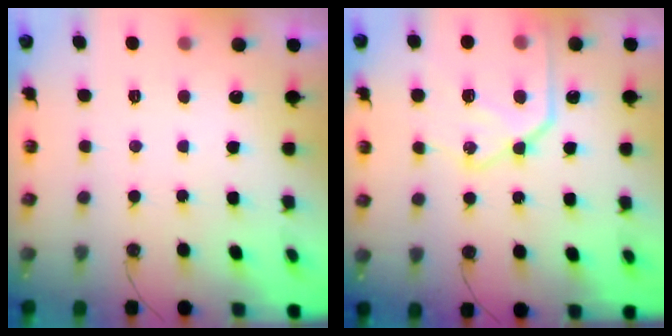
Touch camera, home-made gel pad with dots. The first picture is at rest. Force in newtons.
{"total": 16.5, "press": 16.4, "slide": 1.6}